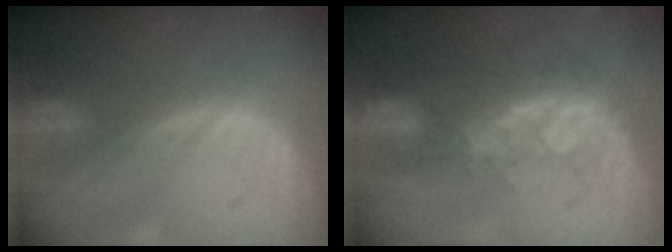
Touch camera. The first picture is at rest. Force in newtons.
{"total": 8.5, "press": 7.0, "slide": 4.8}